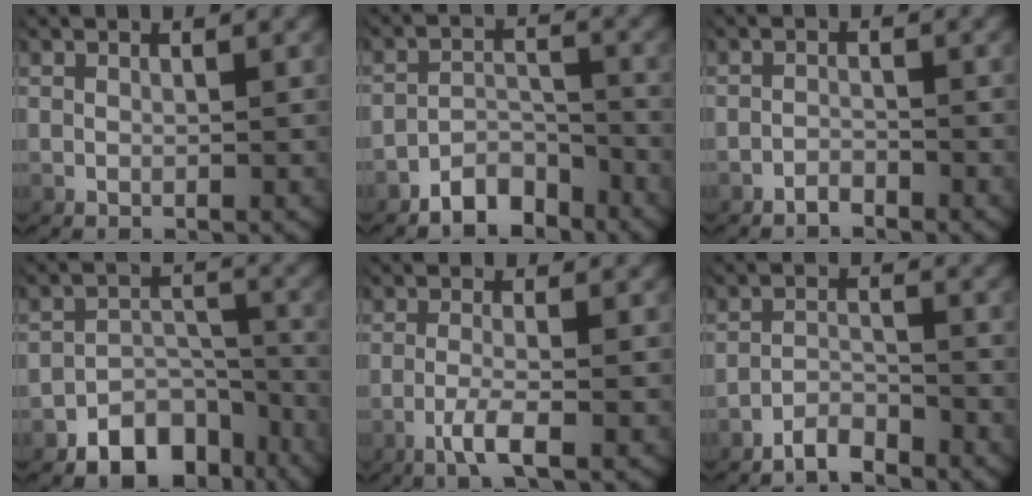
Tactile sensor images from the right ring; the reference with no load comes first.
{"total": 4.2, "force": [-3.5, 1.8, 1.2], "torque": [-0.010, -0.003, -0.065]}
{"total": 1.7, "force": [-1.6, 0.5, 0.2], "torque": [-0.003, -0.007, -0.029]}
{"total": 6.6, "force": [-4.6, 3.9, 2.6], "torque": [-0.033, -0.011, -0.075]}
{"total": 2.9, "force": [-1.4, 0.5, 2.5], "torque": [-0.067, -0.016, -0.021]}
{"total": 3.1, "force": [-2.9, 0.8, 0.6], "torque": [-0.008, -0.002, -0.057]}